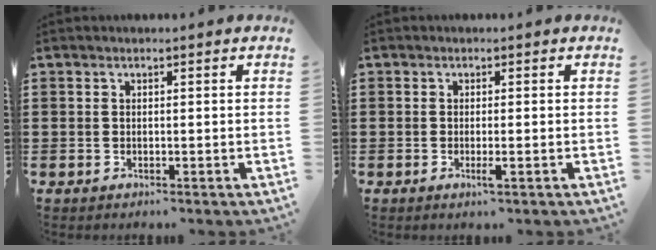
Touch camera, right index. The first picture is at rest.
{"total": 1.4, "force": [-0.5, 0.0, 1.4], "torque": [-0.031, -0.008, -0.011]}